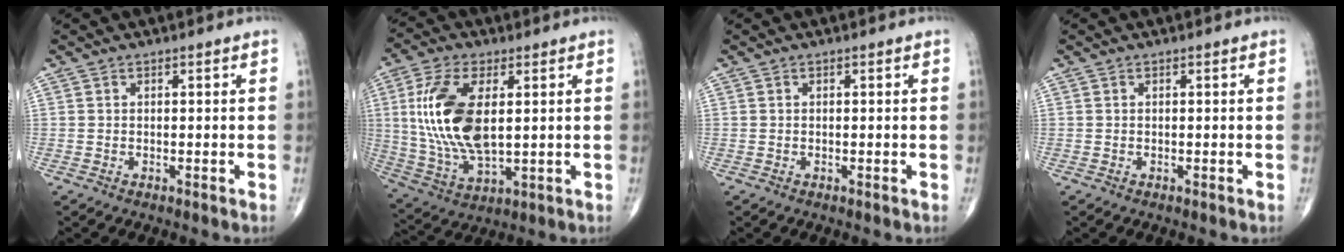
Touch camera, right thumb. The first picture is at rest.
{"total": 16.3, "force": [2.5, 7.8, 14.1], "torque": [-0.294, -0.011, 0.056]}
{"total": 0.0}
{"total": 0.0}